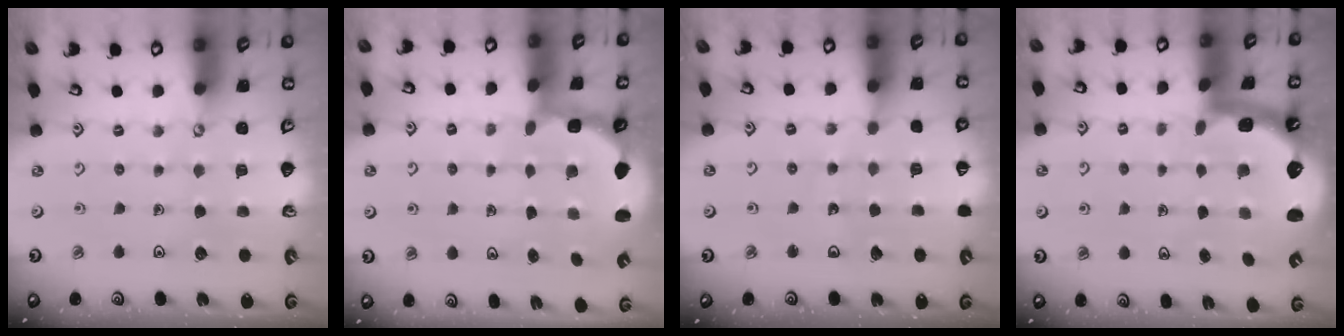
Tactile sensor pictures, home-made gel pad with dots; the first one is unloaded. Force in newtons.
{"total": 2.7, "press": 2.4, "slide": 1.4}
{"total": 2.9, "press": 2.9, "slide": 0.3}
{"total": 1.7, "press": 1.5, "slide": 0.7}